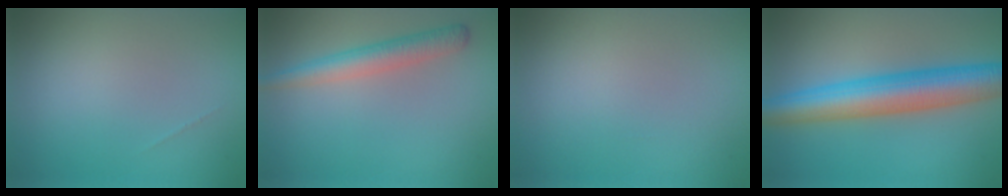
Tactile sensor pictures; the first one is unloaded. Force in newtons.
{"total": 3.1, "press": 3.1, "slide": 0.2}
{"total": 0.0}
{"total": 8.0, "press": 8.0, "slide": 0.2}